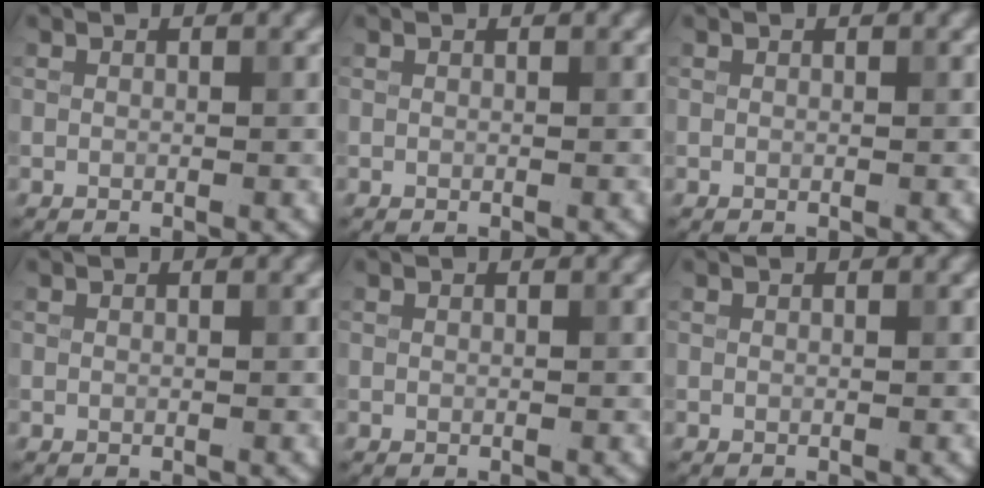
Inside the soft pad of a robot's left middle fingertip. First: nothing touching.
{"total": 0.0}
{"total": 0.0}
{"total": 0.0}
{"total": 0.0}
{"total": 0.0}